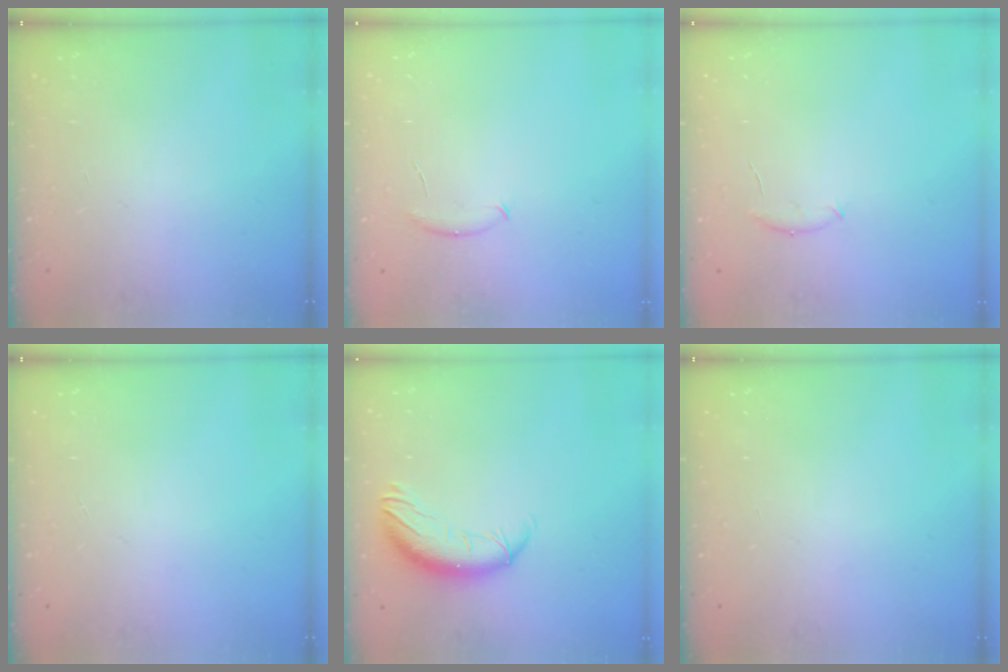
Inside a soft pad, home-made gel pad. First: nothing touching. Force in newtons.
{"total": 5.8, "press": 5.7, "slide": 1.2}
{"total": 6.1, "press": 6.0, "slide": 1.1}
{"total": 0.0}
{"total": 11.2, "press": 11.1, "slide": 1.7}
{"total": 0.0}